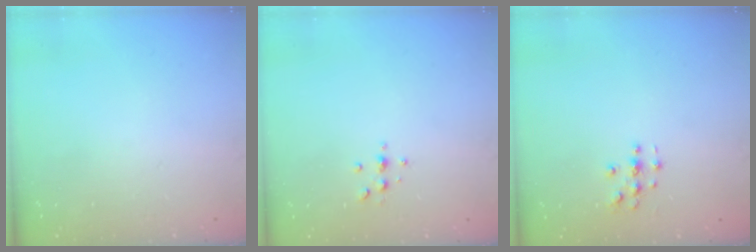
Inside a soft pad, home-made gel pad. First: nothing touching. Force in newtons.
{"total": 3.9, "press": 3.9, "slide": 0.6}
{"total": 2.8, "press": 2.8, "slide": 0.3}